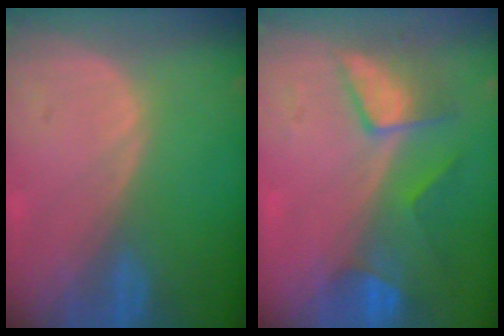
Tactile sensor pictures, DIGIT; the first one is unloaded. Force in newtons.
{"total": 7.5, "press": 6.9, "slide": 3.0}